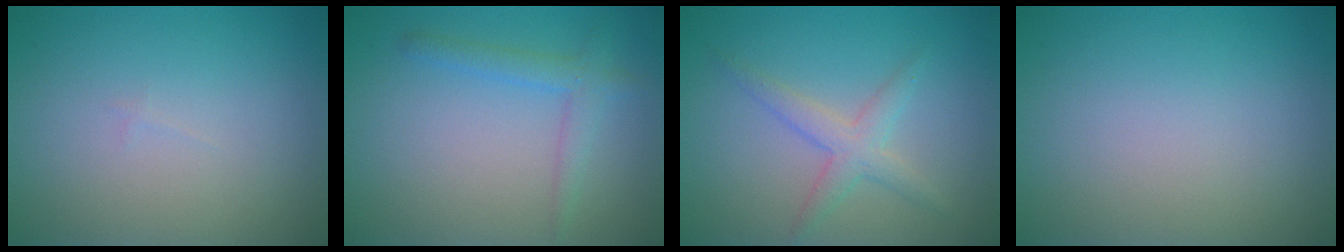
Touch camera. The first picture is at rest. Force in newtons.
{"total": 2.2, "press": 2.2, "slide": 0.0}
{"total": 2.5, "press": 2.5, "slide": 0.2}
{"total": 0.0}